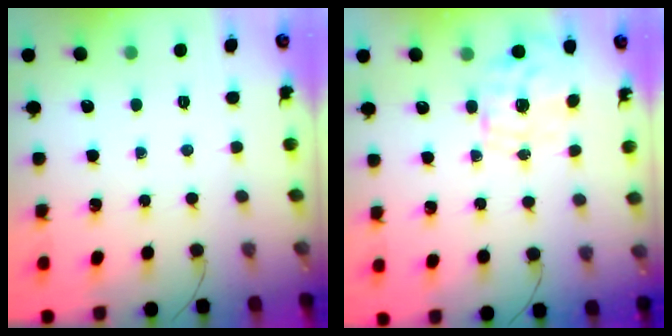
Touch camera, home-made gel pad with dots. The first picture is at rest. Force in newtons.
{"total": 1.6, "press": 1.4, "slide": 0.8}